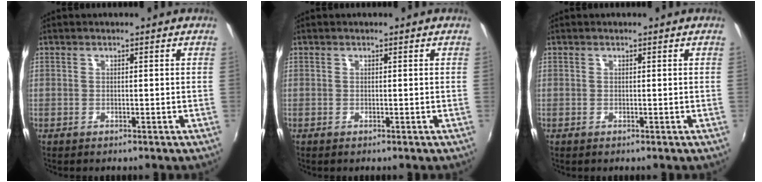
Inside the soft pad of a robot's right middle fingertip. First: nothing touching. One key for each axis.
{"total": 0.0}
{"total": 0.0}